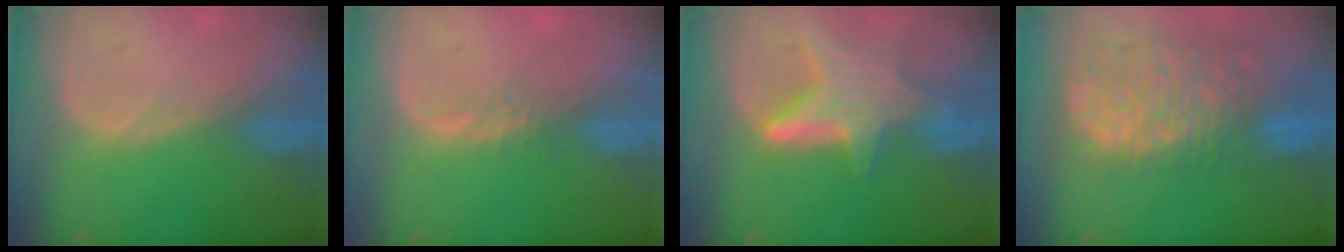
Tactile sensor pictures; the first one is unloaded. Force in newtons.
{"total": 1.1, "press": 1.0, "slide": 0.5}
{"total": 6.9, "press": 6.7, "slide": 1.7}
{"total": 12.9, "press": 10.6, "slide": 7.2}